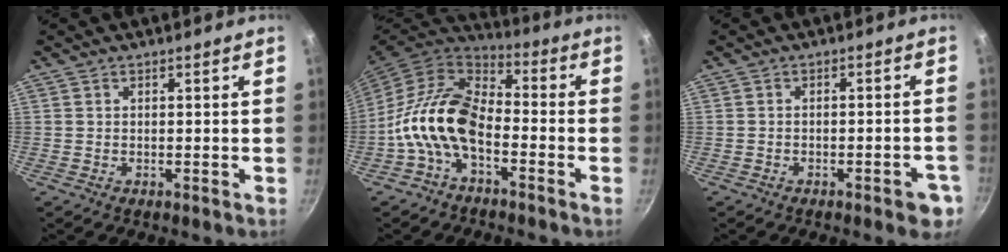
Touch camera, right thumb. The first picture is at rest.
{"total": 13.8, "force": [-4.3, 8.2, 10.2], "torque": [-0.181, 0.049, -0.101]}
{"total": 5.3, "force": [-2.7, 1.8, 4.2], "torque": [-0.041, 0.016, -0.028]}